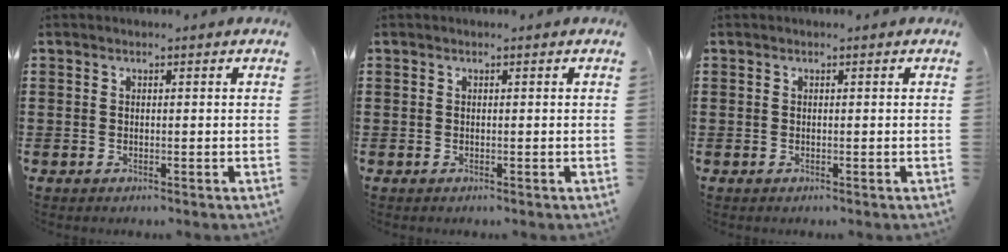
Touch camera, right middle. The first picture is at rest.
{"total": 0.0}
{"total": 0.0}